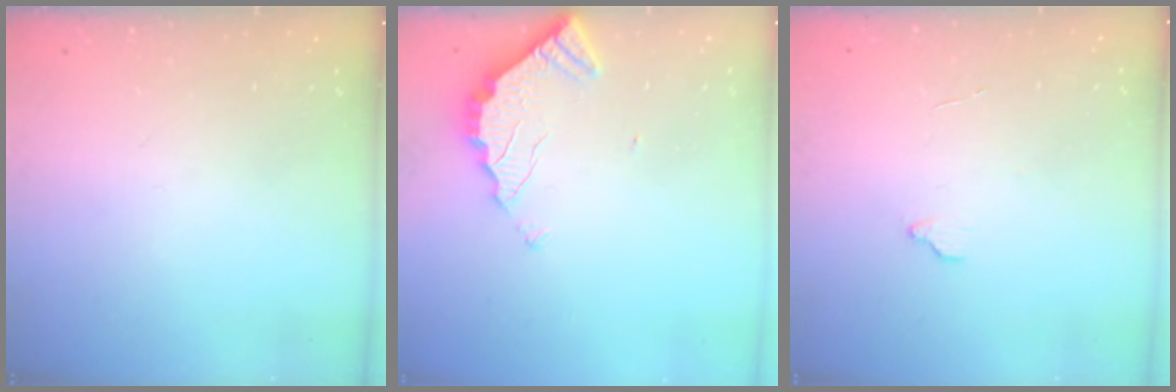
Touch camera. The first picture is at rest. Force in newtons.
{"total": 3.3, "press": 3.3, "slide": 0.3}
{"total": 3.4, "press": 3.4, "slide": 0.2}